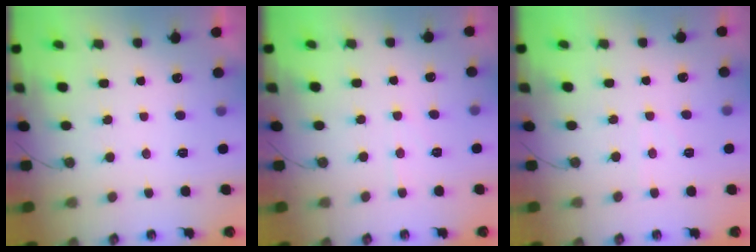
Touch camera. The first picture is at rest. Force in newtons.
{"total": 3.9, "press": 3.9, "slide": 0.6}
{"total": 3.2, "press": 3.1, "slide": 0.4}